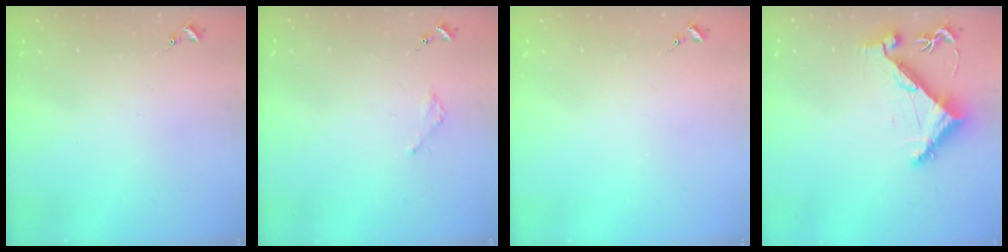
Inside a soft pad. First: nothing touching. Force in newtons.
{"total": 1.8, "press": 1.8, "slide": 0.2}
{"total": 0.0}
{"total": 7.1, "press": 7.1, "slide": 1.1}